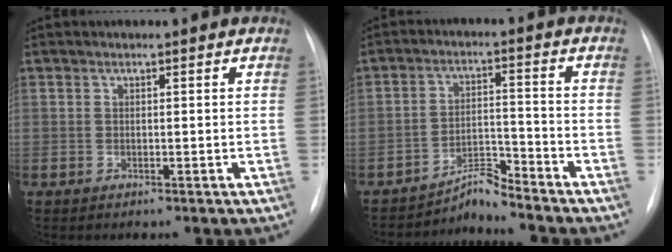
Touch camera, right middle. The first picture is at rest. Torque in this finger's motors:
{"motor_torque": [-0.39, -0.30, -0.02, 0.00]}